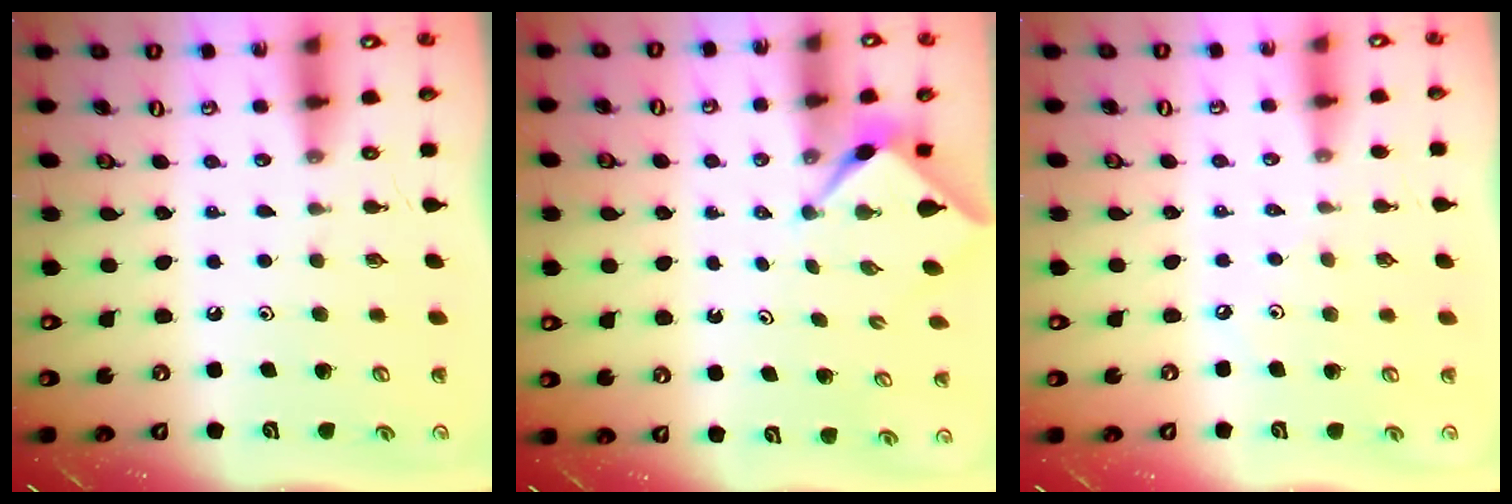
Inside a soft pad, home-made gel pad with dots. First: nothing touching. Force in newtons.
{"total": 2.3, "press": 2.3, "slide": 0.3}
{"total": 2.1, "press": 2.0, "slide": 0.5}